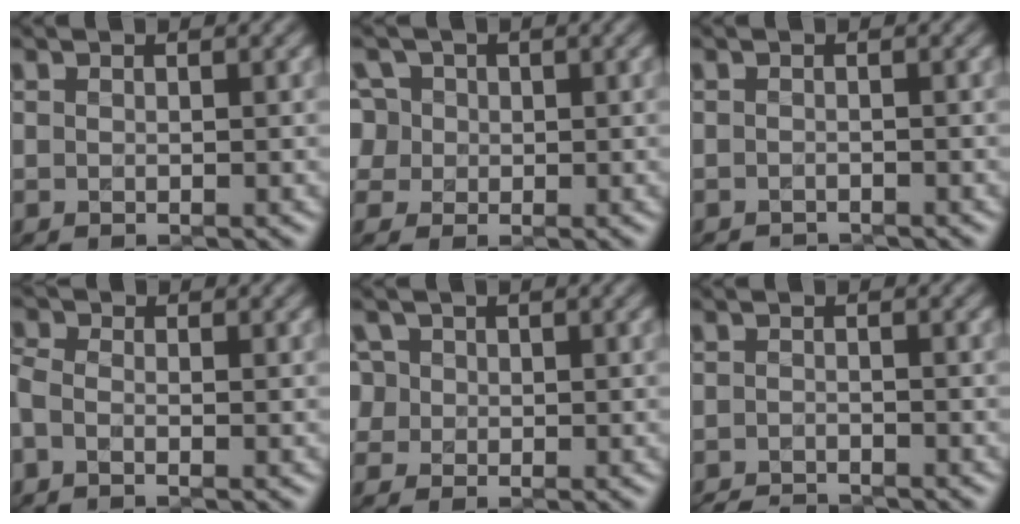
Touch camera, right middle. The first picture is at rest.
{"total": 5.7, "force": [1.9, 4.8, 2.4], "torque": [-0.047, 0.029, 0.009]}
{"total": 1.8, "force": [-1.8, 0.2, 0.2], "torque": [0.001, -0.007, -0.029]}
{"total": 2.3, "force": [-0.6, 1.5, 1.7], "torque": [-0.044, 0.002, -0.026]}
{"total": 4.1, "force": [1.4, 3.4, 1.7], "torque": [-0.031, 0.023, 0.007]}
{"total": 2.8, "force": [-2.6, 0.4, 0.7], "torque": [-0.009, -0.006, -0.052]}